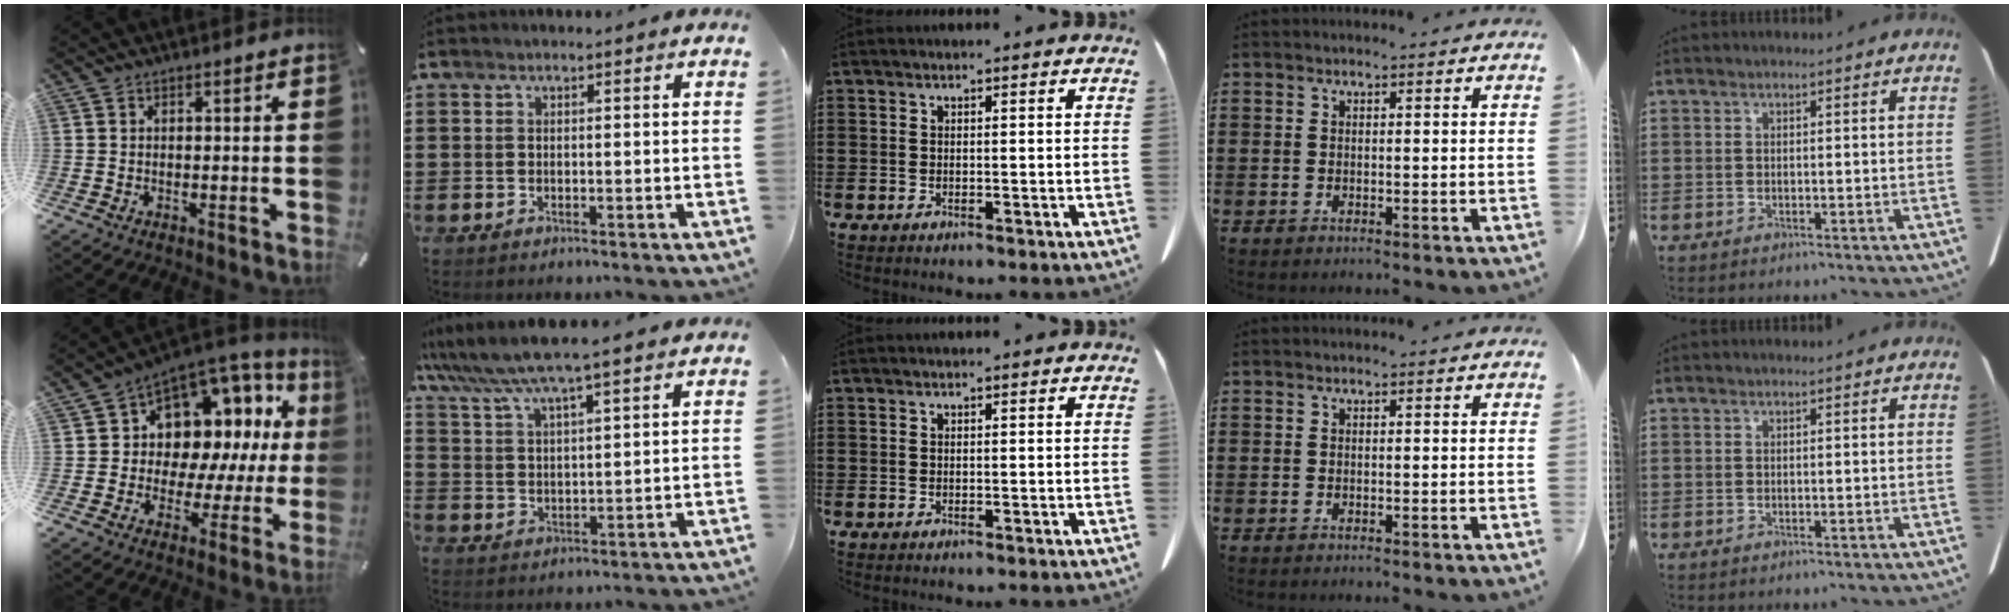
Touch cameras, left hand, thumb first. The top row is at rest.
{"thumb": {"total": 10.7, "force": [4.4, 8.8, 4.3], "torque": [-0.063, -0.063, 0.086]}, "index": {"total": 6.3, "force": [5.5, 0.6, 3.0], "torque": [-0.078, -0.019, 0.095]}}